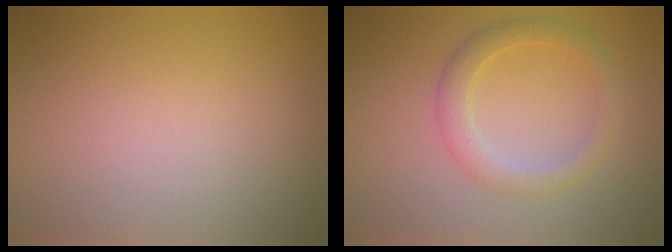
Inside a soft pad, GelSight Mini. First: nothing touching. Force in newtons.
{"total": 2.7, "press": 2.7, "slide": 0.1}